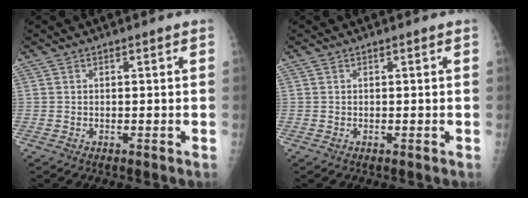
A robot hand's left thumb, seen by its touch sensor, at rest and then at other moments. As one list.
[{"total": 0.0}]